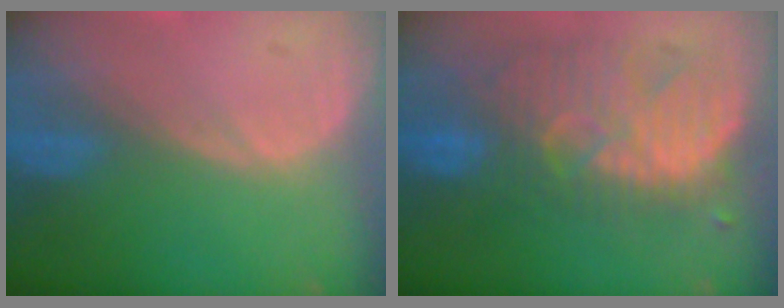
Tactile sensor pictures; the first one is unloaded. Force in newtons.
{"total": 9.9, "press": 9.7, "slide": 2.0}